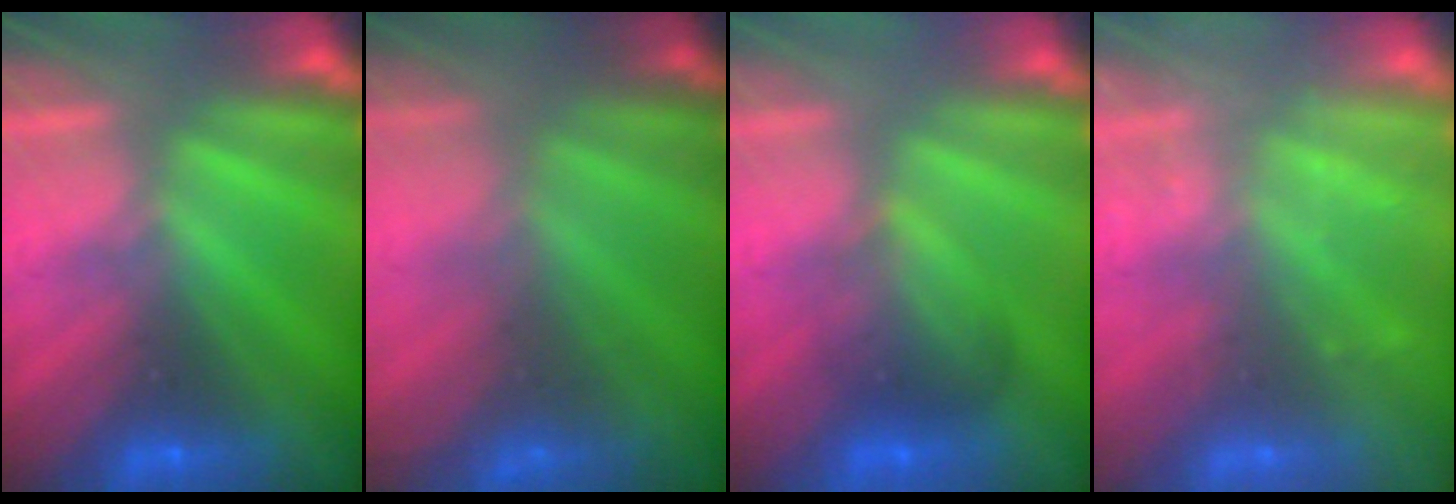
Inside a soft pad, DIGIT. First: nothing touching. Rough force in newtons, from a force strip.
{"total": 7.4}
{"total": 2.0}
{"total": 2.4}